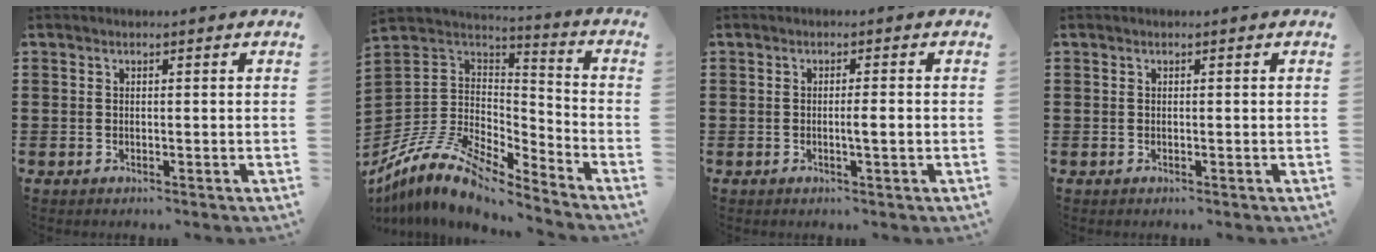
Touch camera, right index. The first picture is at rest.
{"total": 10.5, "force": [-8.3, 3.9, 5.2], "torque": [-0.132, 0.011, -0.173]}
{"total": 1.8, "force": [-0.3, 0.1, 1.8], "torque": [-0.031, -0.002, -0.007]}
{"total": 0.0}